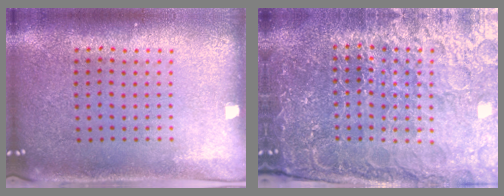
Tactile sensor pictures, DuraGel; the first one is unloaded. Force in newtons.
{"total": 5.2, "press": 4.8, "slide": 2.1}